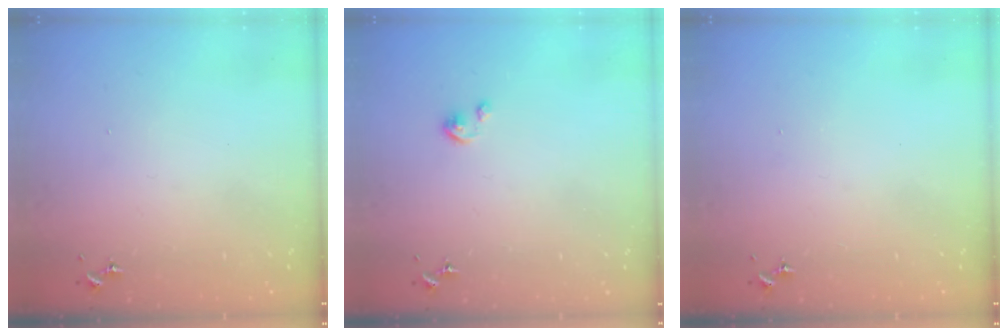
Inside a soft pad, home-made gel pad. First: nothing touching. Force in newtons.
{"total": 2.7, "press": 2.7, "slide": 0.3}
{"total": 0.0}